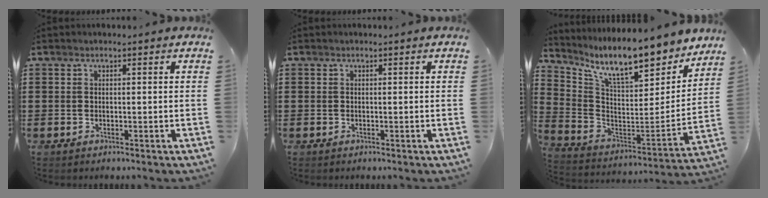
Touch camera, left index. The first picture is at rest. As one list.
[{"total": 0.0}, {"total": 11.0, "force": [9.2, 1.8, 5.8], "torque": [-0.134, -0.070, 0.154]}]